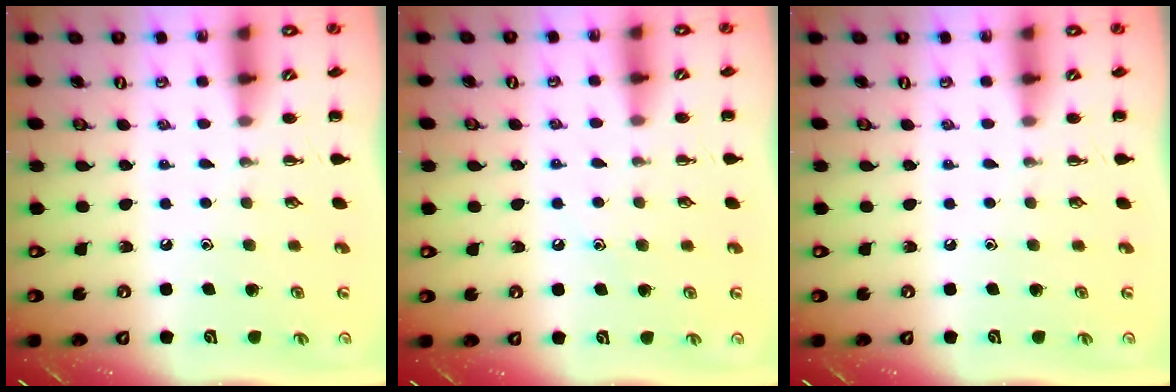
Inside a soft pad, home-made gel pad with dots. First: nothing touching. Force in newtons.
{"total": 7.4, "press": 7.2, "slide": 1.7}
{"total": 0.0}